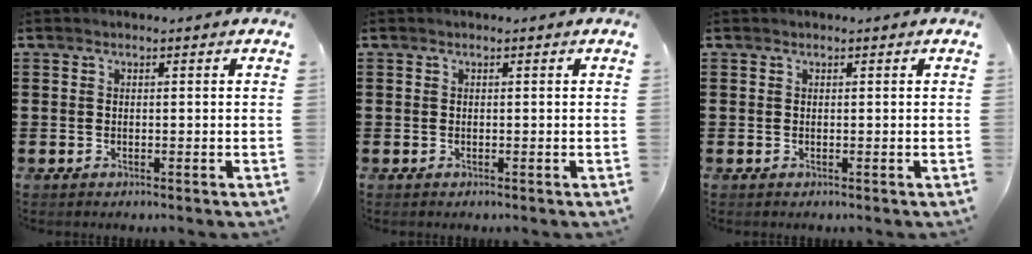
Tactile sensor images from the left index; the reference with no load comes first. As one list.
[{"total": 0.0}, {"total": 0.0}]